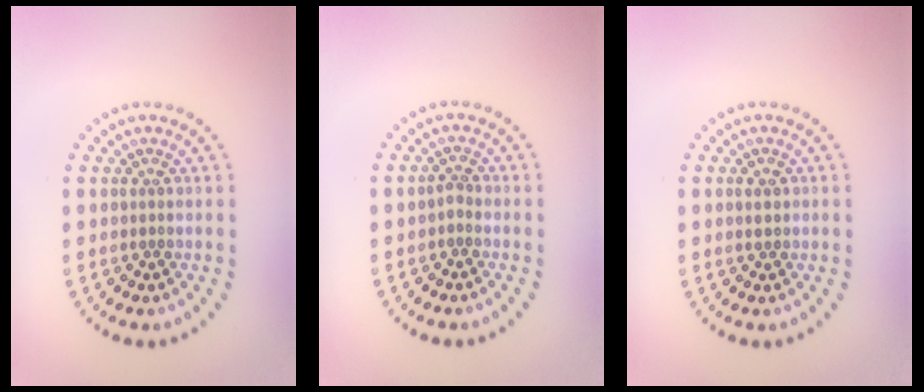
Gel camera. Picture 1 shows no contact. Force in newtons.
{"total": 0.9, "press": 0.6, "slide": 0.6}
{"total": 1.0, "press": 1.0, "slide": 0.3}